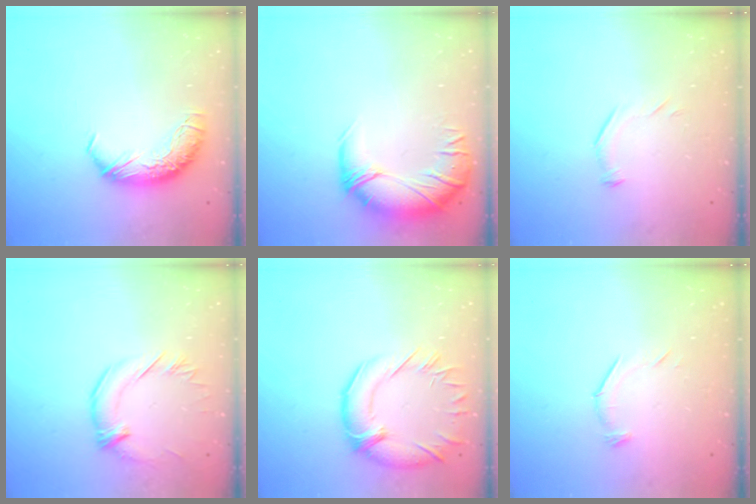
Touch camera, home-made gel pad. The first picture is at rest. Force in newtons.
{"total": 2.9, "press": 0.1, "slide": 2.9}
{"total": 6.4, "press": 6.3, "slide": 1.1}
{"total": 1.3, "press": 1.1, "slide": 0.7}
{"total": 5.0, "press": 4.3, "slide": 2.4}
{"total": 7.1, "press": 7.1, "slide": 1.0}